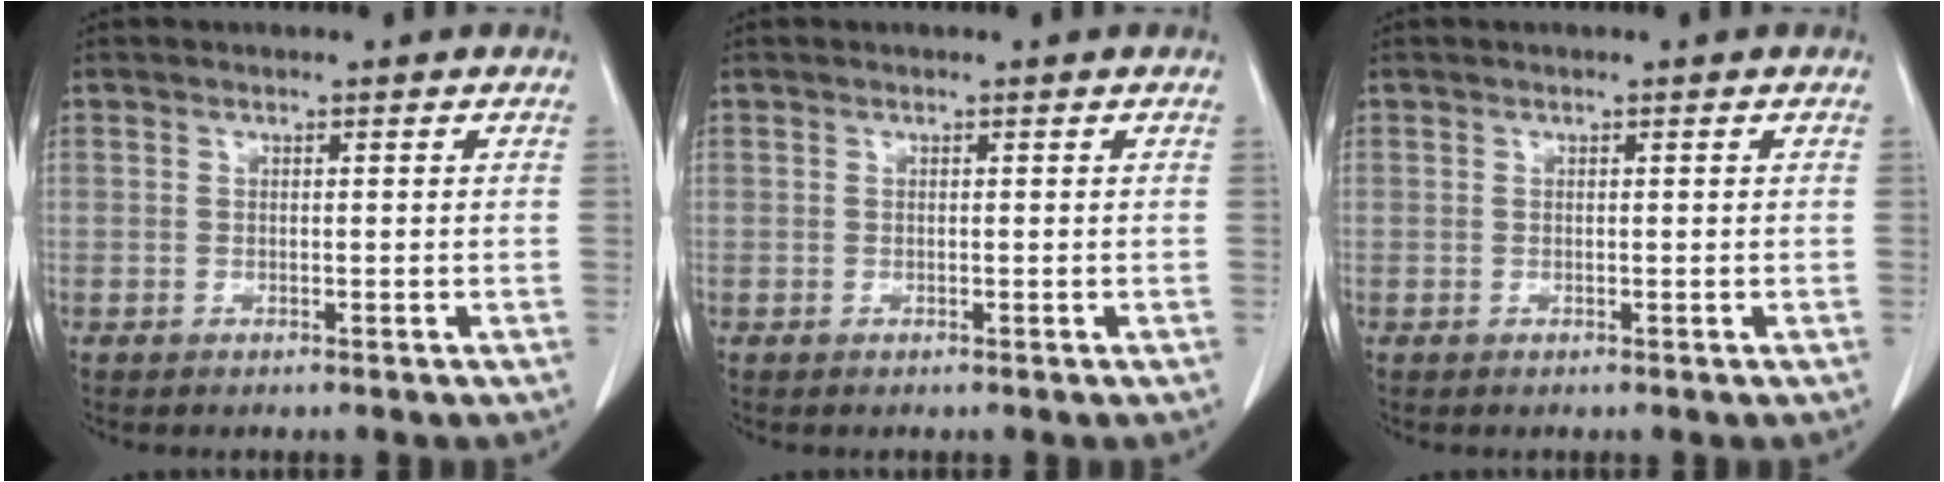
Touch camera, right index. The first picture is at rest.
{"total": 0.0}
{"total": 0.0}